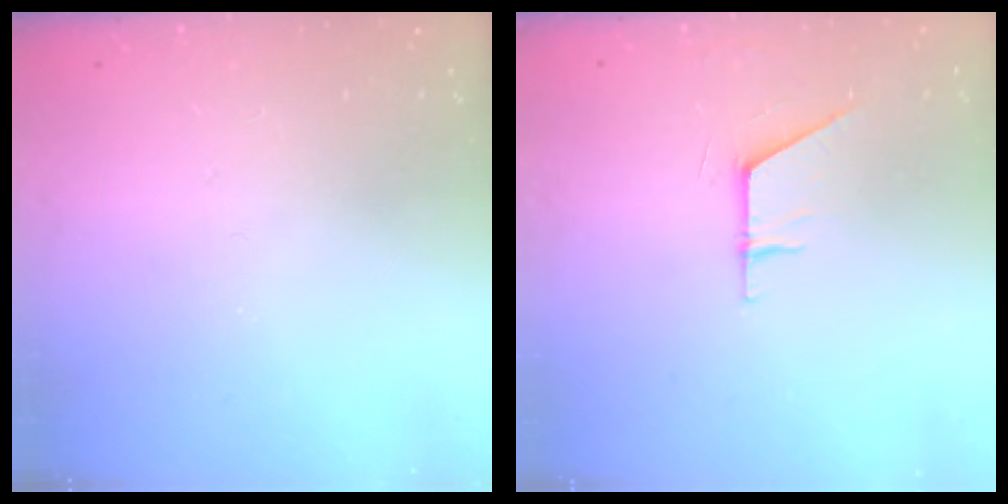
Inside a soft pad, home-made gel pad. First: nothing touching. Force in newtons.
{"total": 5.8, "press": 5.8, "slide": 0.6}